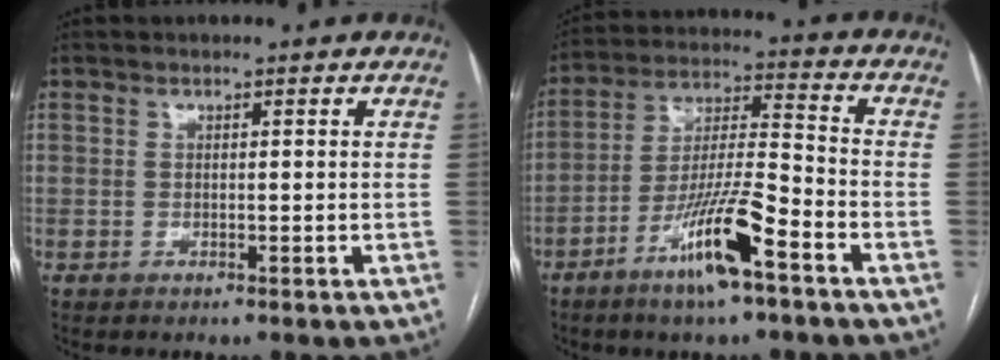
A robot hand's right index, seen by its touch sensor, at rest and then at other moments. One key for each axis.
{"total": 12.6, "fx": -6.9, "fy": 1.2, "fz": 10.4, "tx": -0.200, "ty": -0.010, "tz": -0.125}